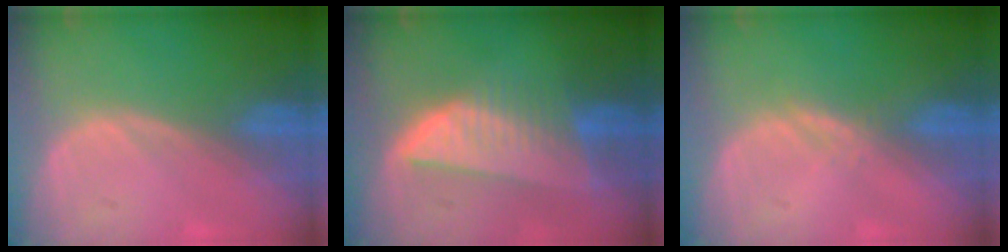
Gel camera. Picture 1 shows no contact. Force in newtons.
{"total": 8.2, "press": 7.2, "slide": 3.8}
{"total": 1.1, "press": 1.1, "slide": 0.1}